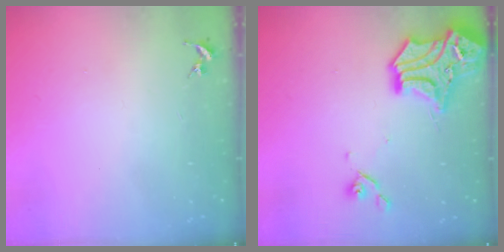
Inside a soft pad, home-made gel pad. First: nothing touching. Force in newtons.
{"total": 17.6, "press": 17.4, "slide": 2.2}